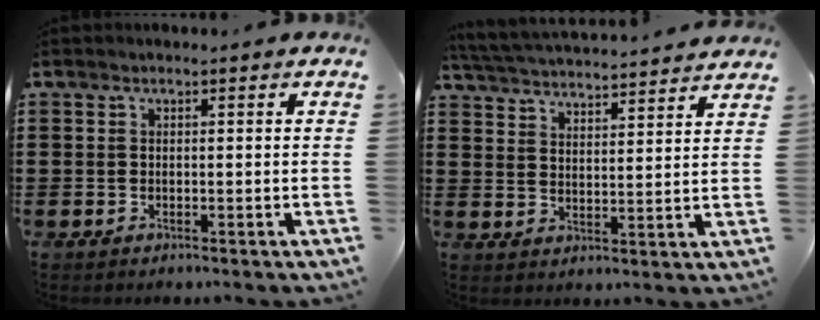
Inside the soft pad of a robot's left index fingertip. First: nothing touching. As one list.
[{"total": 4.5, "force": [4.5, -0.4, 0.3], "torque": [-0.027, -0.031, 0.075]}]